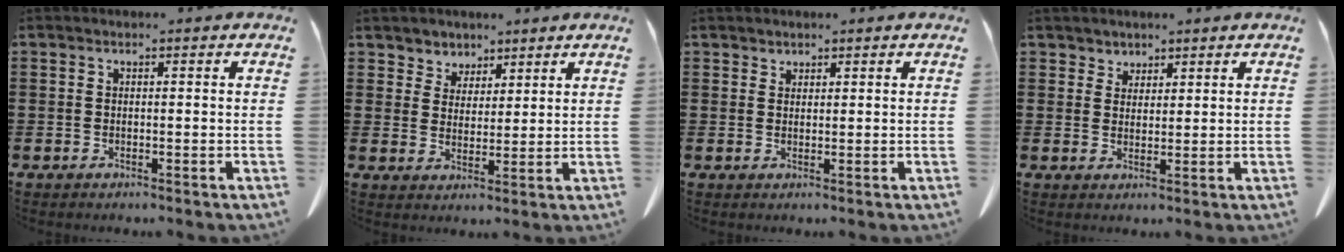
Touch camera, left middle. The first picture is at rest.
{"total": 4.0, "force": [3.2, 2.3, -0.3], "torque": [-0.015, -0.005, 0.060]}
{"total": 1.3, "force": [1.2, 0.4, -0.1], "torque": [-0.002, -0.002, 0.026]}
{"total": 2.3, "force": [2.0, 1.3, 0.0], "torque": [-0.008, 0.004, 0.039]}